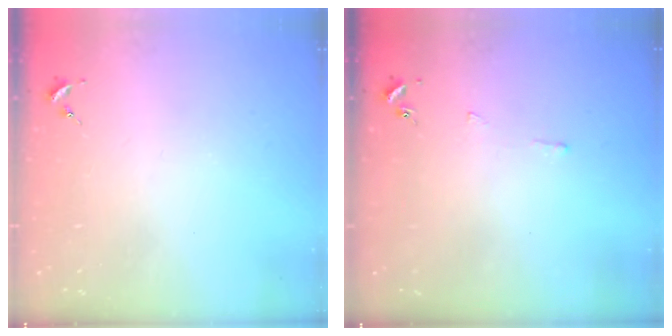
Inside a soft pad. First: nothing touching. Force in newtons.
{"total": 2.5, "press": 2.5, "slide": 0.3}